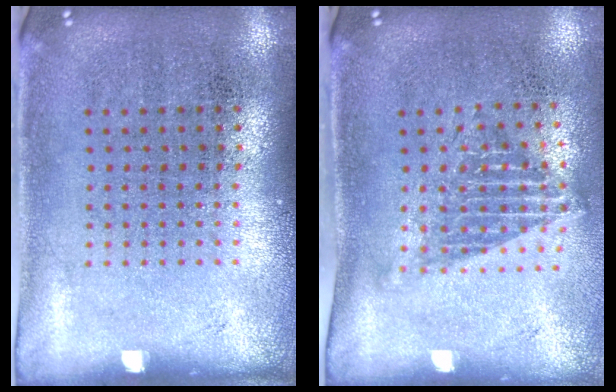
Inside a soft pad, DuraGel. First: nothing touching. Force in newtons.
{"total": 1.3, "press": 1.0, "slide": 0.9}